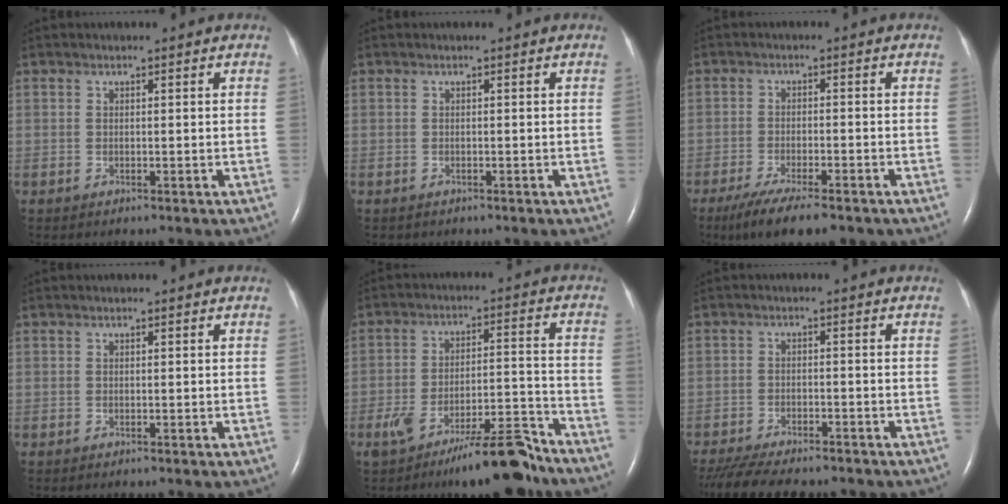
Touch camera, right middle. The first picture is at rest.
{"total": 0.0}
{"total": 10.0, "force": [-7.5, 1.9, 6.4], "torque": [-0.104, -0.020, -0.114]}
{"total": 0.0}
{"total": 12.1, "force": [-9.5, 2.0, 7.3], "torque": [-0.109, 0.017, -0.150]}
{"total": 13.6, "force": [-11.8, 3.1, 6.1], "torque": [-0.120, -0.018, -0.169]}